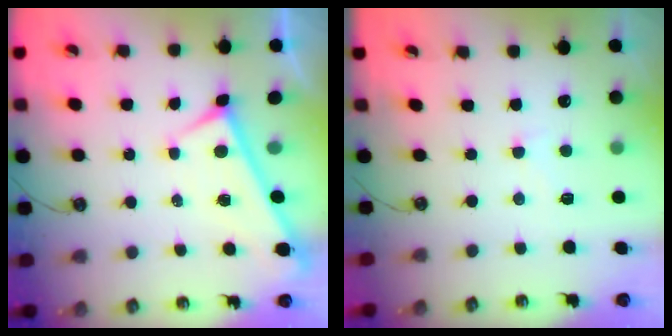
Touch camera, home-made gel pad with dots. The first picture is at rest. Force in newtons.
{"total": 0.8, "press": 0.4, "slide": 0.6}